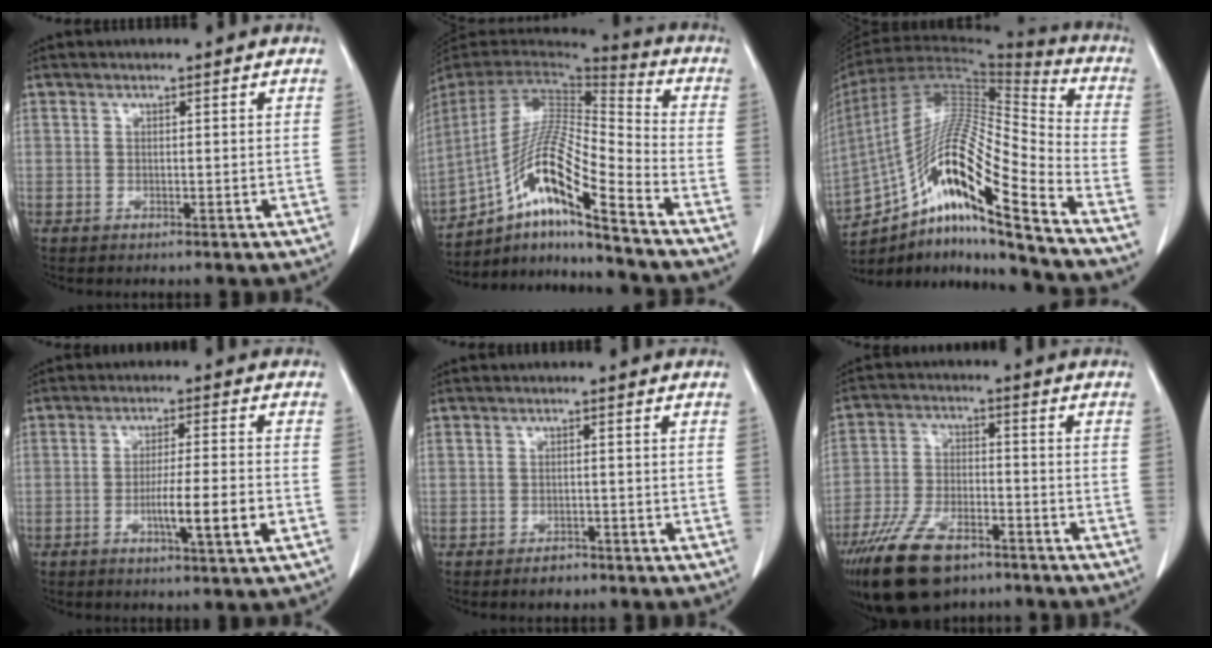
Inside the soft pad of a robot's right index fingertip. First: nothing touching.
{"total": 15.8, "force": [-9.7, 0.5, 12.5], "torque": [-0.237, 0.005, -0.174]}
{"total": 21.9, "force": [-14.1, 1.1, 16.7], "torque": [-0.321, 0.001, -0.257]}
{"total": 7.8, "force": [-2.5, -0.1, 7.4], "torque": [-0.122, -0.007, -0.042]}
{"total": 2.2, "force": [-1.6, 1.2, 0.7], "torque": [-0.011, 0.002, -0.019]}
{"total": 12.9, "force": [-8.9, 5.6, 7.5], "torque": [-0.148, -0.011, -0.159]}